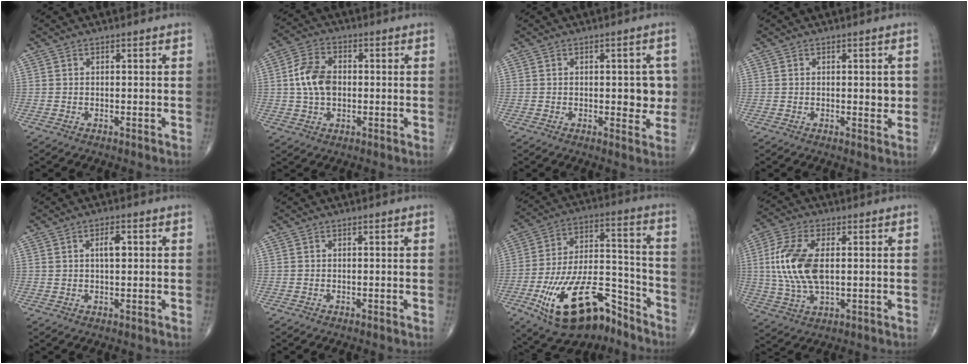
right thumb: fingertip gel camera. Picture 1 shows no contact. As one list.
[{"total": 8.3, "force": [0.2, 5.5, 6.2], "torque": [-0.112, 0.012, -0.002]}, {"total": 5.6, "force": [0.1, 2.6, 4.9], "torque": [-0.039, -0.004, 0.001]}, {"total": 2.6, "force": [0.2, 1.1, 2.4], "torque": [-0.023, -0.004, 0.003]}, {"total": 3.3, "force": [0.8, 1.4, 2.8], "torque": [-0.044, -0.001, 0.013]}, {"total": 0.0}, {"total": 21.9, "force": [-12.9, 10.1, 14.6], "torque": [-0.255, 0.081, -0.213]}, {"total": 13.1, "force": [1.2, 6.7, 11.2], "torque": [-0.246, 0.000, 0.025]}]